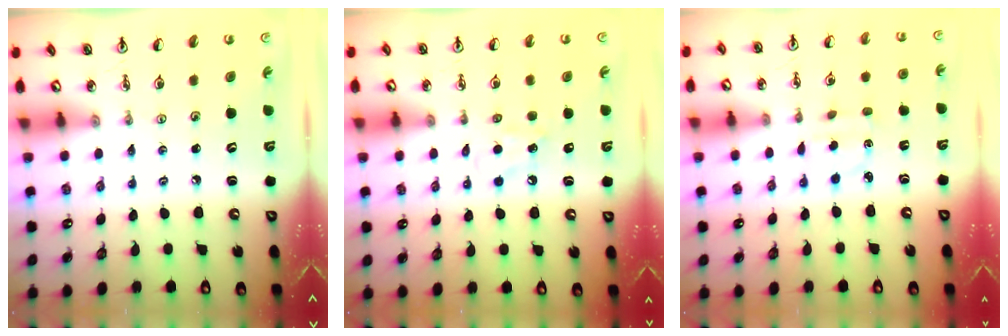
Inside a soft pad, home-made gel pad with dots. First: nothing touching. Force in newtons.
{"total": 5.5, "press": 5.4, "slide": 1.2}
{"total": 2.5, "press": 2.4, "slide": 0.6}